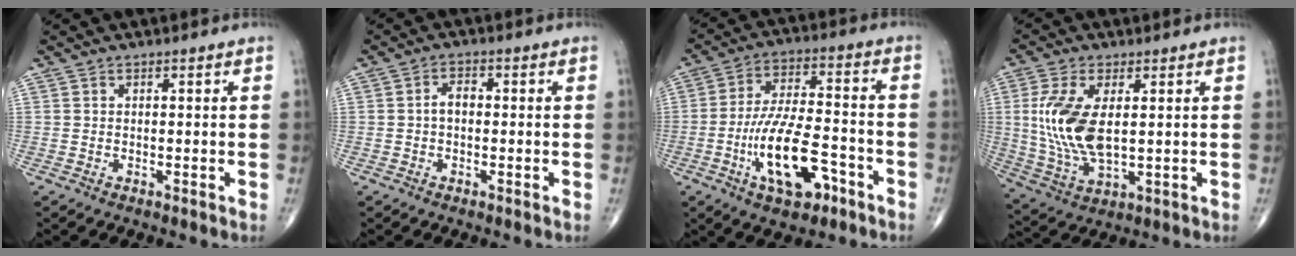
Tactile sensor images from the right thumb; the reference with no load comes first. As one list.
[{"total": 2.6, "force": [-0.3, 1.6, 2.0], "torque": [-0.029, 0.012, -0.009]}, {"total": 14.9, "force": [-6.2, 6.3, 12.0], "torque": [-0.210, 0.034, -0.102]}, {"total": 12.9, "force": [1.6, 6.2, 11.2], "torque": [-0.242, -0.010, 0.042]}]